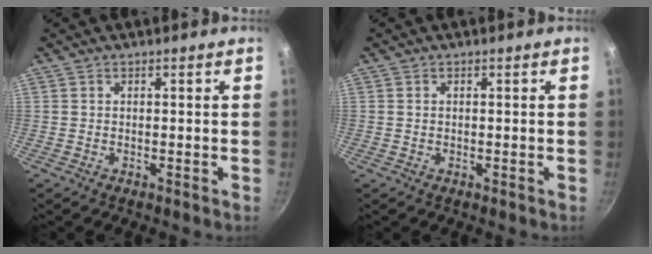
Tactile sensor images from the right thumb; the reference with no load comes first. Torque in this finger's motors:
{"motor_torque": [-0.21, 0.08, -0.05, 0.43, -0.05]}